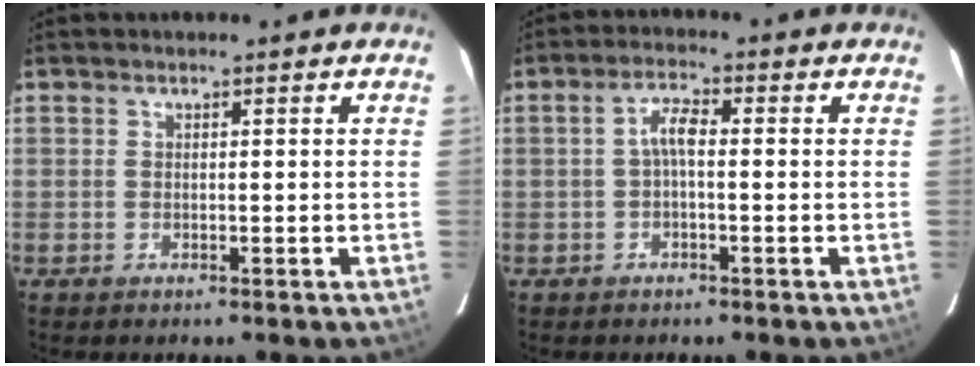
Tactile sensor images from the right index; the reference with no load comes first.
{"total": 3.2, "force": [-0.4, 1.0, 3.0], "torque": [-0.062, 0.012, -0.010]}